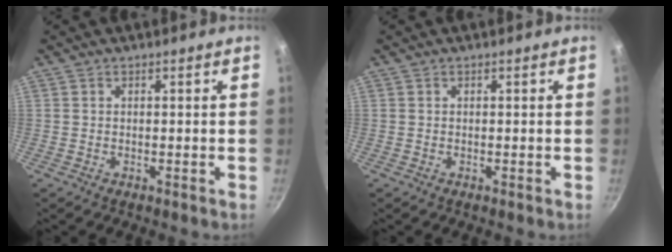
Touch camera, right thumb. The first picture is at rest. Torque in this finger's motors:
{"motor_torque": [-0.15, -0.15, 0.23, 0.23, 0.00]}